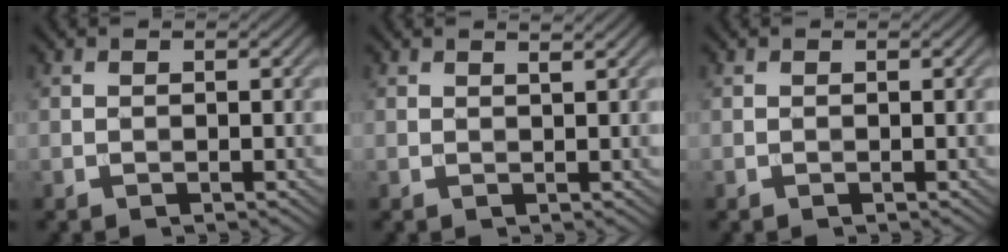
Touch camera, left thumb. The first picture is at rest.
{"total": 0.9, "force": [0.7, 0.0, 0.6], "torque": [-0.015, 0.003, 0.011]}
{"total": 0.0}